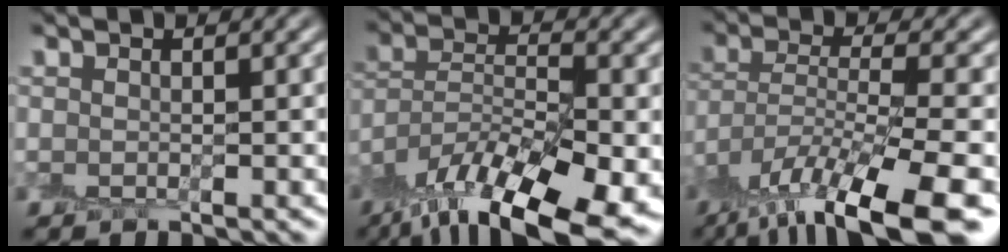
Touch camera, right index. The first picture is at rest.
{"total": 13.0, "force": [-9.4, 3.4, 8.3], "torque": [-0.159, 0.001, -0.148]}
{"total": 10.8, "force": [-7.6, 2.4, 7.3], "torque": [-0.133, 0.002, -0.128]}